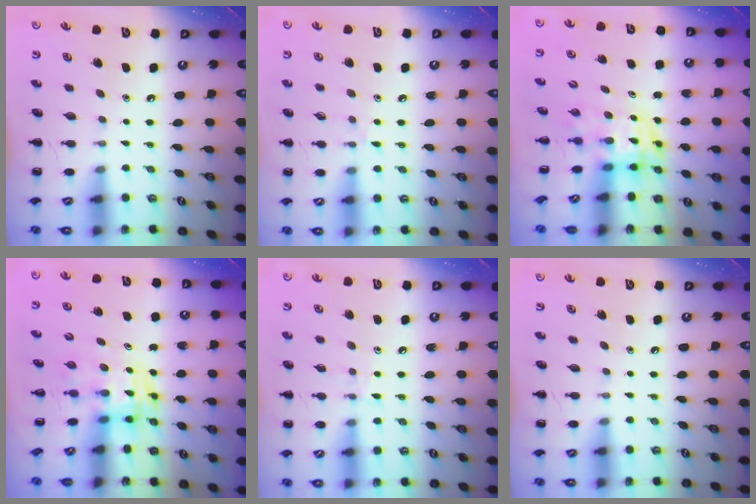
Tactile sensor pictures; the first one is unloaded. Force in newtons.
{"total": 6.4, "press": 6.0, "slide": 2.2}
{"total": 3.6, "press": 3.5, "slide": 0.7}
{"total": 3.5, "press": 3.5, "slide": 0.6}
{"total": 6.0, "press": 5.6, "slide": 2.1}
{"total": 0.0}